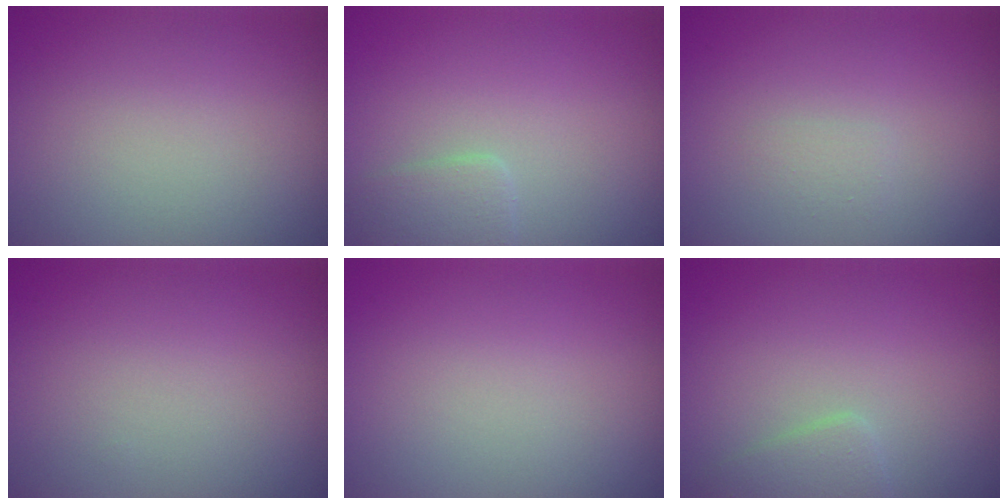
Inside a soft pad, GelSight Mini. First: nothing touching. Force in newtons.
{"total": 1.7, "press": 1.7, "slide": 0.1}
{"total": 0.7, "press": 0.7, "slide": 0.1}
{"total": 0.0}
{"total": 0.0}
{"total": 1.6, "press": 1.6, "slide": 0.0}